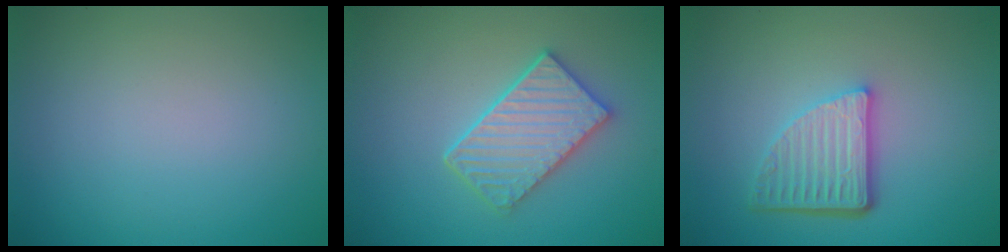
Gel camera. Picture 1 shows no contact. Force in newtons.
{"total": 4.3, "press": 3.8, "slide": 2.0}
{"total": 4.9, "press": 3.4, "slide": 3.5}